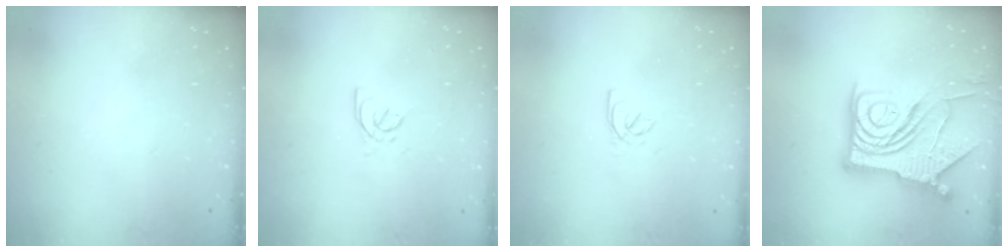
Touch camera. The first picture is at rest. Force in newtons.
{"total": 3.7, "press": 3.6, "slide": 0.7}
{"total": 2.0, "press": 2.0, "slide": 0.4}
{"total": 21.3, "press": 21.2, "slide": 2.4}